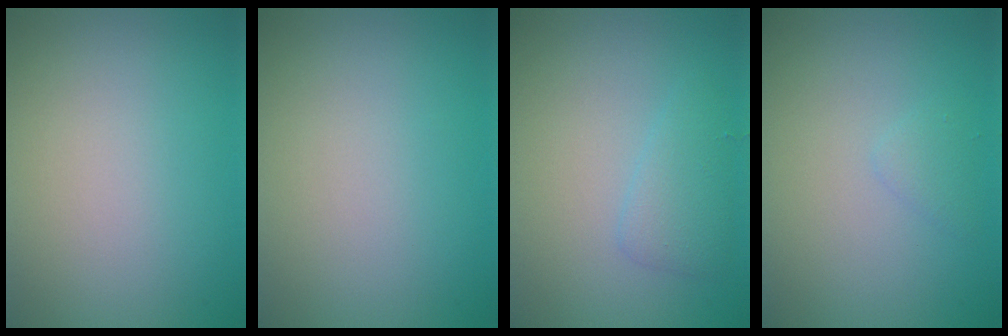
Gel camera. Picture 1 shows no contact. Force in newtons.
{"total": 0.0}
{"total": 1.9, "press": 1.9, "slide": 0.0}
{"total": 0.9, "press": 0.9, "slide": 0.0}